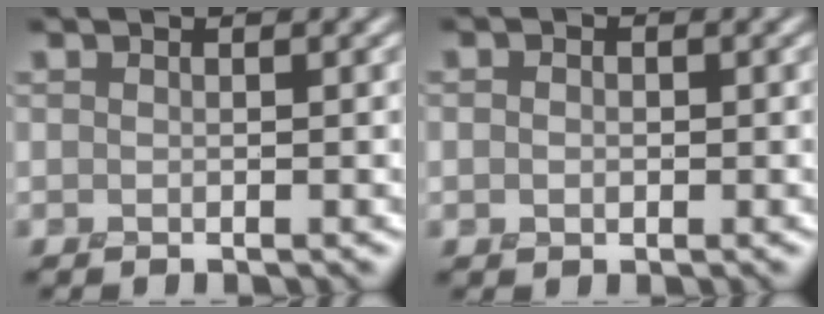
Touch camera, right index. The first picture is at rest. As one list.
[{"total": 1.1, "force": [-0.3, 0.9, 0.5], "torque": [-0.009, -0.003, -0.010]}]